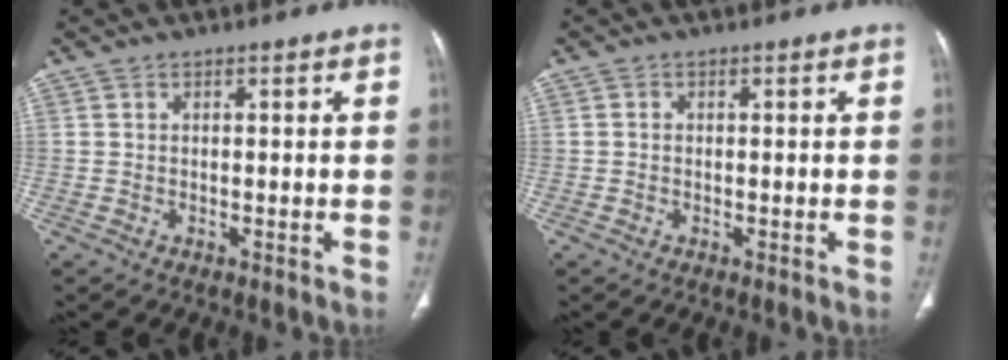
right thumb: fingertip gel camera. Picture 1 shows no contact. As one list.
[{"total": 0.6, "force": [-0.1, 0.5, 0.2], "torque": [-0.002, 0.002, -0.003]}]